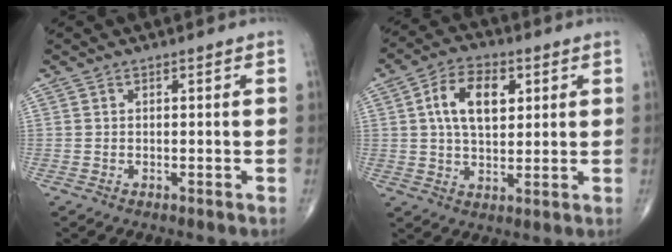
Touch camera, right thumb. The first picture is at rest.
{"total": 10.5, "force": [2.9, 6.1, 8.1], "torque": [-0.126, 0.000, 0.047]}